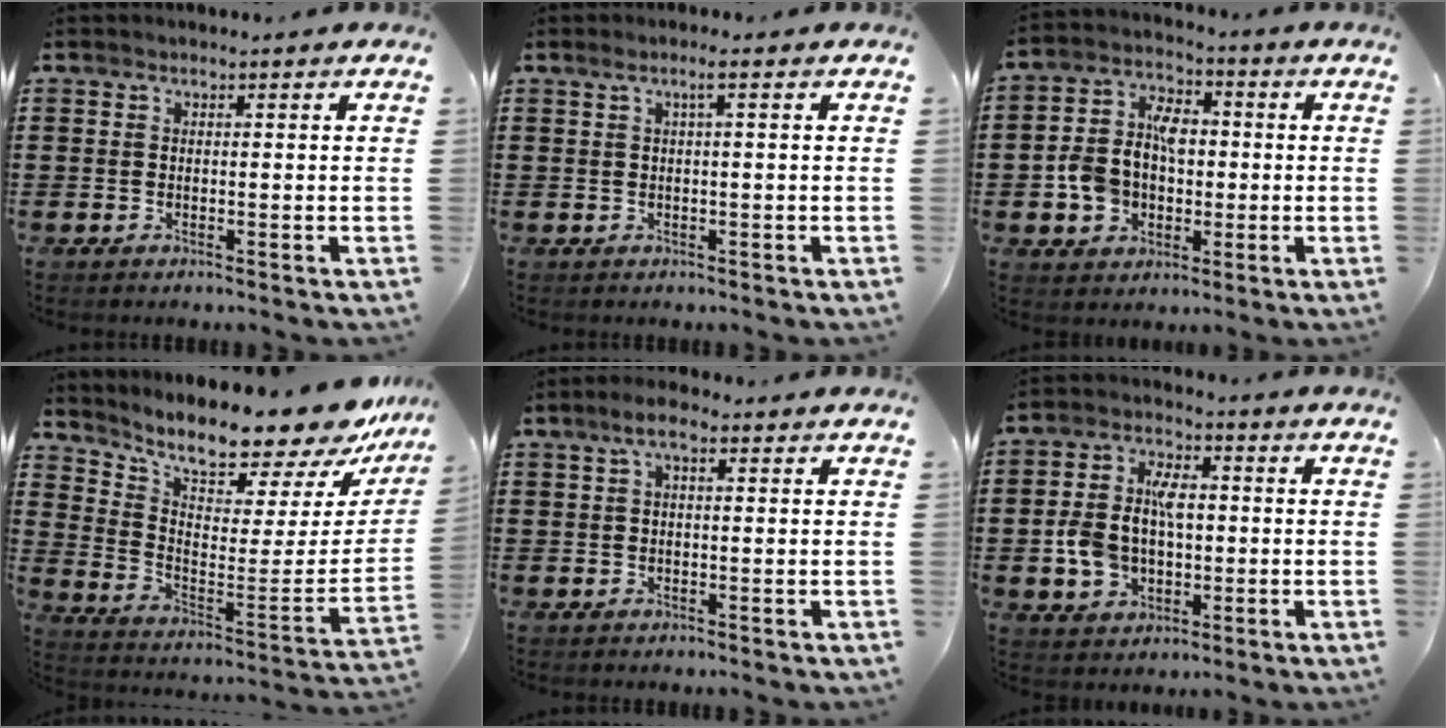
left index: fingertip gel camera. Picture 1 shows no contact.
{"total": 1.8, "force": [0.4, 0.0, 1.7], "torque": [-0.032, 0.003, 0.004]}
{"total": 8.7, "force": [-0.5, 6.8, 5.4], "torque": [-0.134, 0.016, -0.010]}
{"total": 10.7, "force": [9.6, 1.4, 4.5], "torque": [-0.092, -0.096, 0.156]}
{"total": 3.2, "force": [1.1, 1.2, 2.8], "torque": [-0.057, 0.009, 0.017]}
{"total": 8.6, "force": [-0.4, 6.0, 6.2], "torque": [-0.148, 0.013, -0.011]}